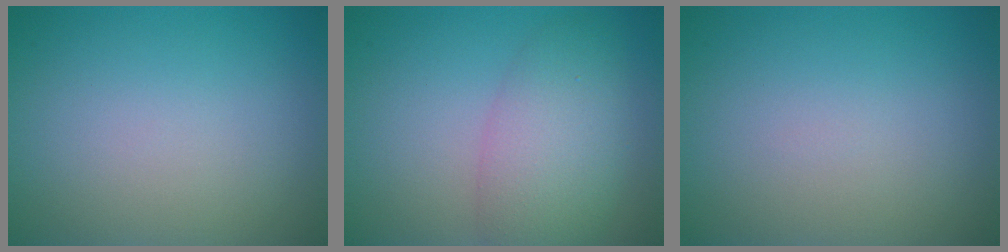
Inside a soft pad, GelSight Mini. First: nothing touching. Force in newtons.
{"total": 5.4, "press": 5.4, "slide": 0.3}
{"total": 0.0}